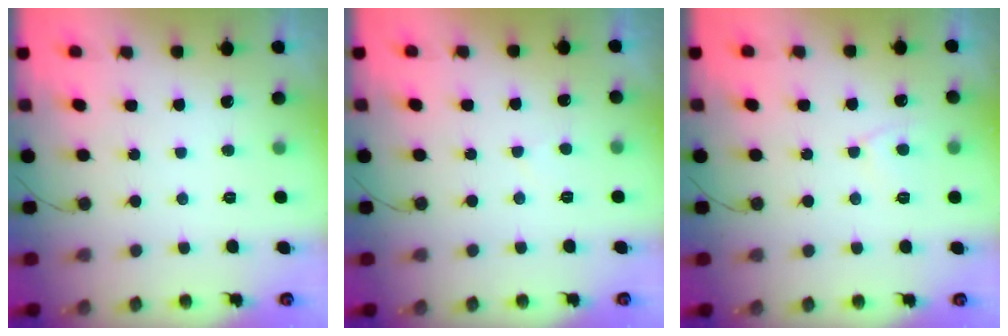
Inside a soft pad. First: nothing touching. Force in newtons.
{"total": 1.7, "press": 1.6, "slide": 0.4}
{"total": 5.2, "press": 5.2, "slide": 0.6}